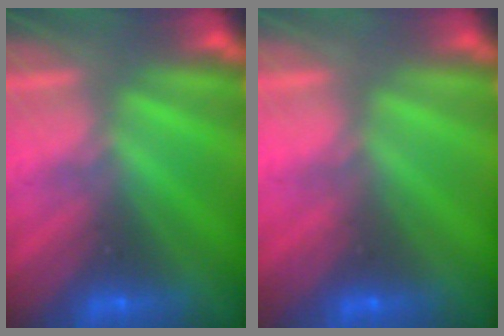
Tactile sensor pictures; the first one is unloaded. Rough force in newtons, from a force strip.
{"total": 4.9}